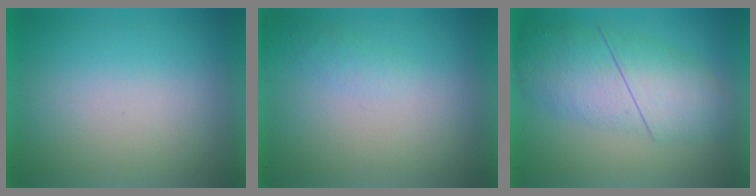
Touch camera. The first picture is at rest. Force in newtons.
{"total": 1.1}
{"total": 4.9}